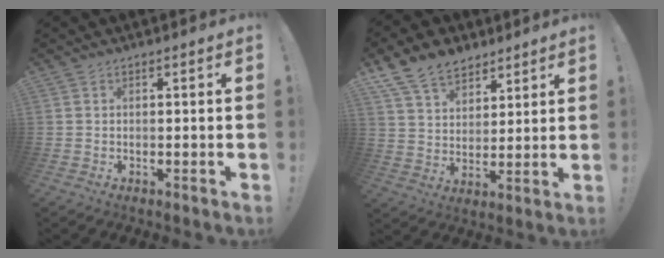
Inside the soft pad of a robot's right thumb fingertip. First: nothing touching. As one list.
[{"total": 12.3, "force": [8.6, 7.6, 4.2], "torque": [-0.081, -0.052, 0.170]}]